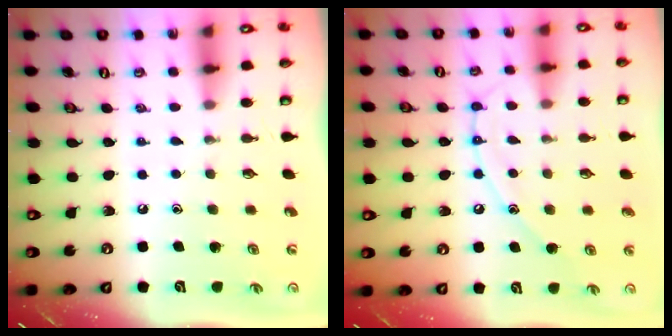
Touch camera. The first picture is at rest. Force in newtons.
{"total": 10.7, "press": 10.7, "slide": 1.0}